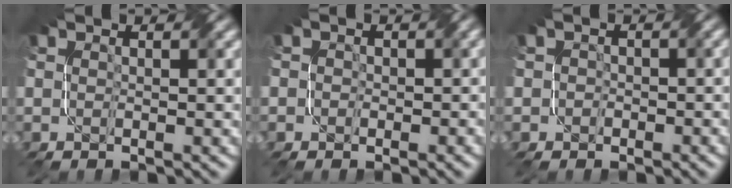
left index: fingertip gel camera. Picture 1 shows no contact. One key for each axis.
{"total": 1.9, "fx": 0.1, "fy": 1.8, "fz": 0.6, "tx": 0.005, "ty": 0.005, "tz": -0.012}
{"total": 1.7, "fx": -0.1, "fy": 1.7, "fz": 0.4, "tx": 0.007, "ty": 0.001, "tz": -0.006}